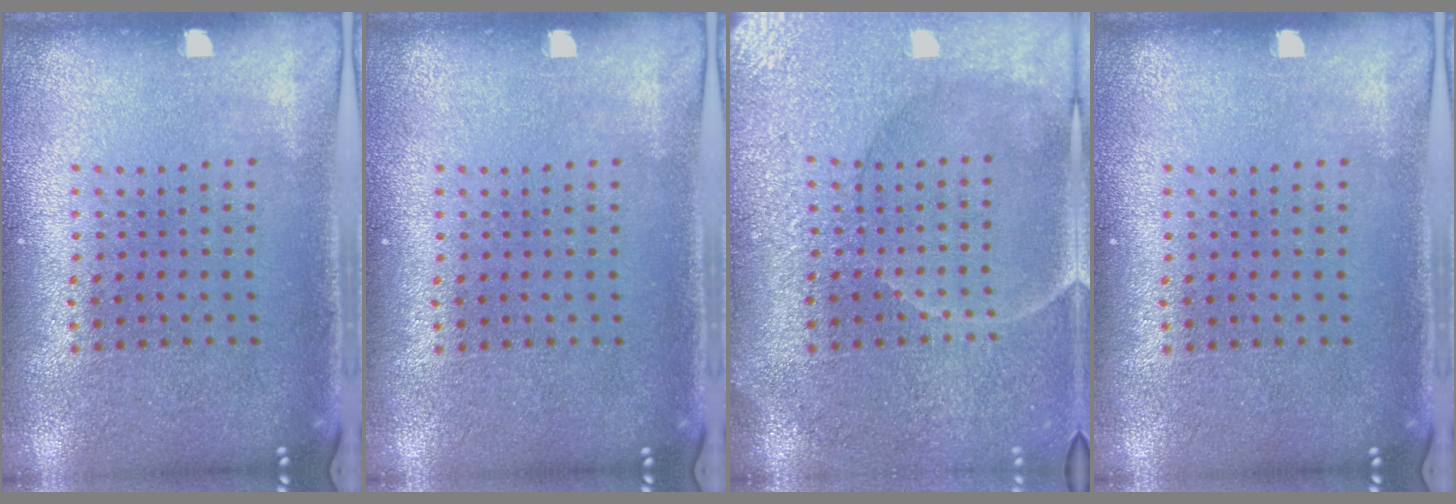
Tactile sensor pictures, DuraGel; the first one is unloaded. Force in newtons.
{"total": 0.0}
{"total": 3.9, "press": 3.6, "slide": 1.4}
{"total": 0.0}